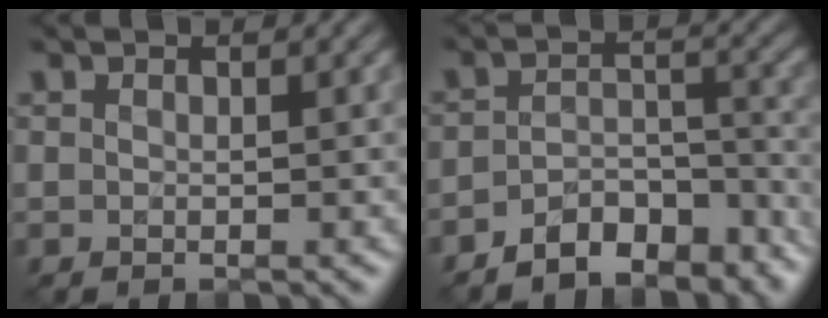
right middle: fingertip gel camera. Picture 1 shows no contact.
{"total": 6.1, "force": [-4.9, 2.8, 2.4], "torque": [-0.030, -0.008, -0.080]}